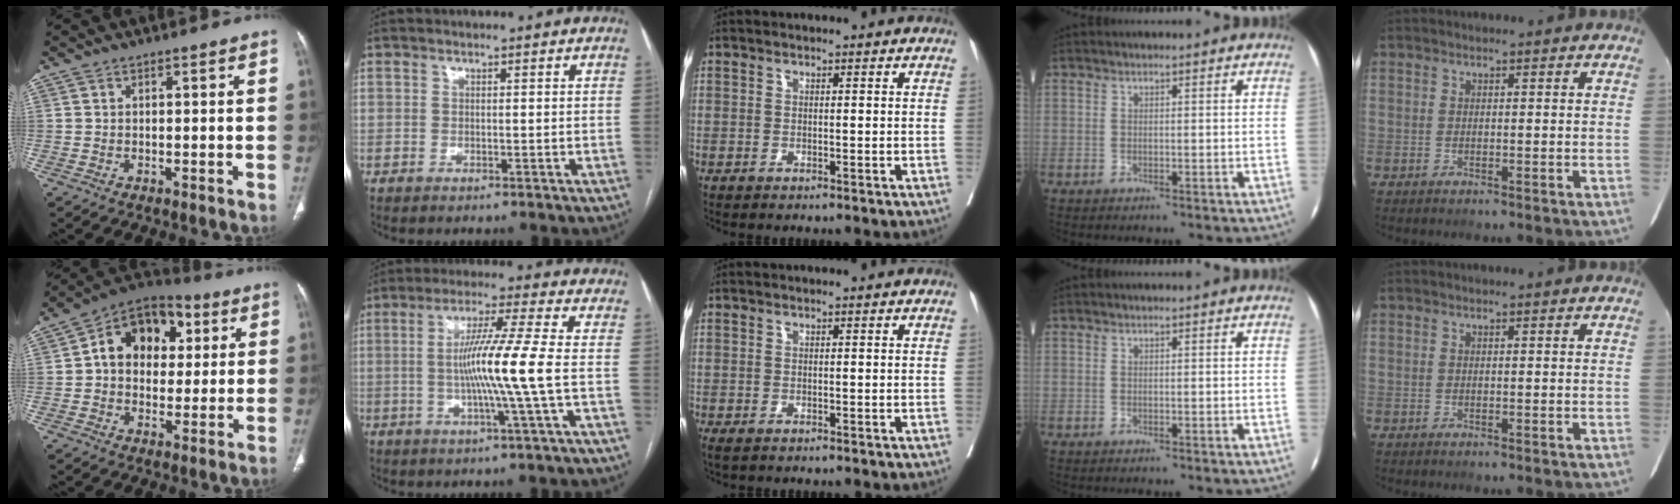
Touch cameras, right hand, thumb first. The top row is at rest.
{"thumb": {"total": 14.8, "force": [3.3, 10.9, 9.5], "torque": [-0.101, 0.014, 0.042]}, "index": {"total": 10.7, "force": [-1.0, -1.9, 10.5], "torque": [-0.194, -0.006, -0.019]}, "middle": {"total": 1.3, "force": [-1.0, 0.4, 0.7], "torque": [-0.010, -0.006, -0.015]}}